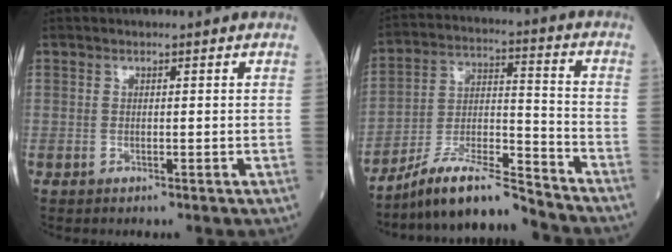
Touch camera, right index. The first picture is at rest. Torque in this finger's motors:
{"motor_torque": [-0.22, -0.69, 0.20, 0.05]}